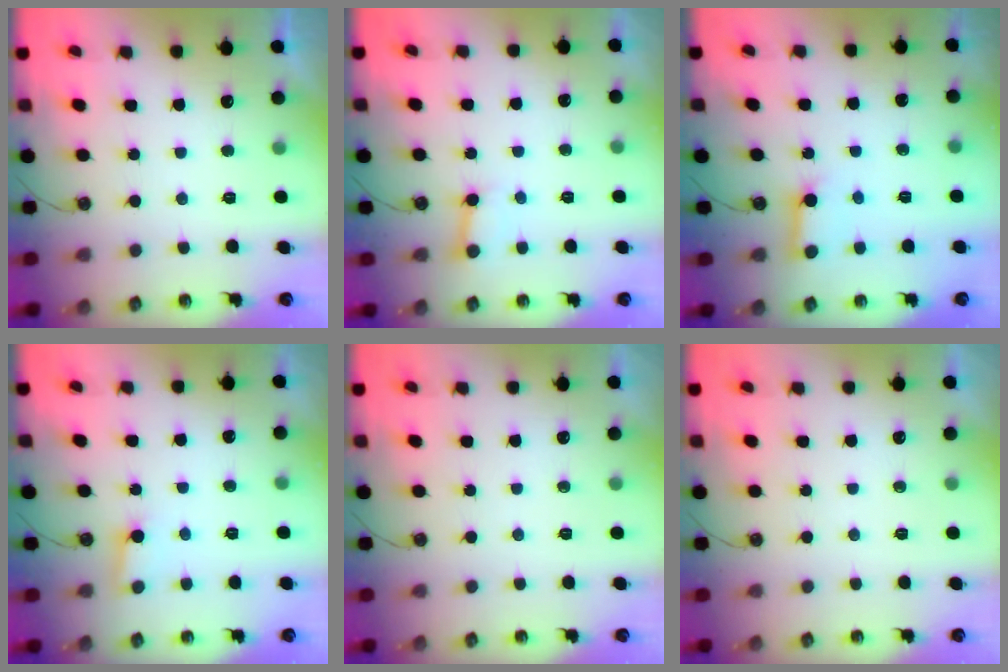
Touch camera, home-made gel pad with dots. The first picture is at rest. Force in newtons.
{"total": 3.5, "press": 3.5, "slide": 0.3}
{"total": 6.0, "press": 5.9, "slide": 0.6}
{"total": 4.3, "press": 4.2, "slide": 0.6}
{"total": 0.0}
{"total": 0.0}